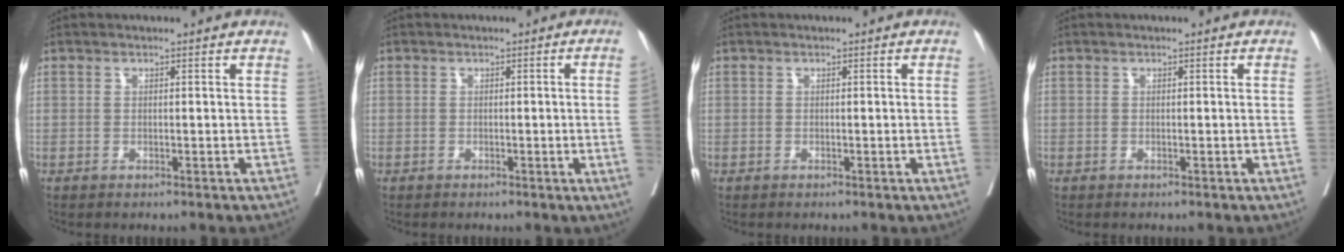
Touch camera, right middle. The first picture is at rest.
{"total": 4.0, "force": [-0.5, -1.5, 3.7], "torque": [-0.047, -0.007, -0.005]}
{"total": 0.9, "force": [-0.1, -0.3, 0.8], "torque": [-0.013, 0.004, -0.001]}
{"total": 0.6, "force": [-0.1, -0.2, 0.5], "torque": [-0.009, 0.004, -0.001]}